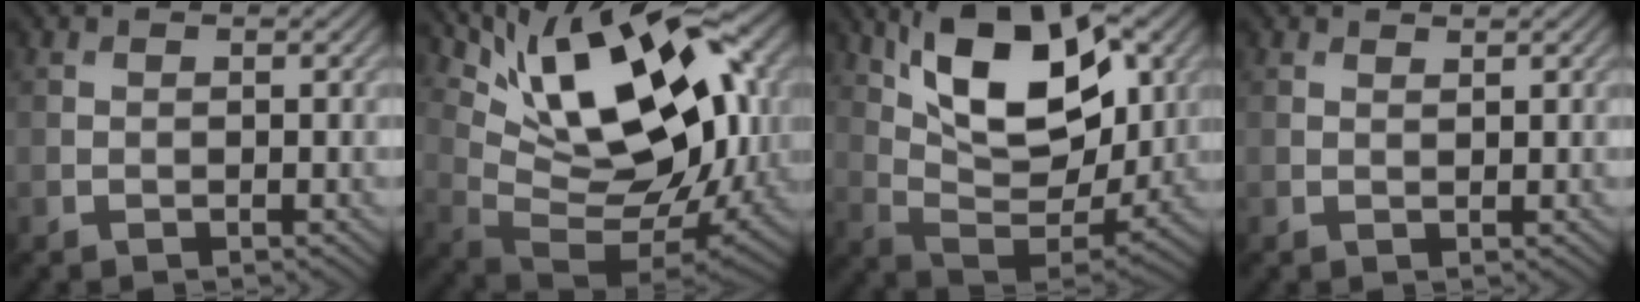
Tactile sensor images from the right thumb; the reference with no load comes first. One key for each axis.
{"total": 18.0, "fx": 6.5, "fy": 8.6, "fz": 14.5, "tx": -0.254, "ty": 0.015, "tz": 0.118}
{"total": 15.4, "fx": 7.3, "fy": 7.1, "fz": 11.5, "tx": -0.205, "ty": 0.007, "tz": 0.112}
{"total": 0.7, "fx": 0.7, "fy": 0.1, "fz": 0.2, "tx": -0.002, "ty": -0.002, "tz": 0.013}